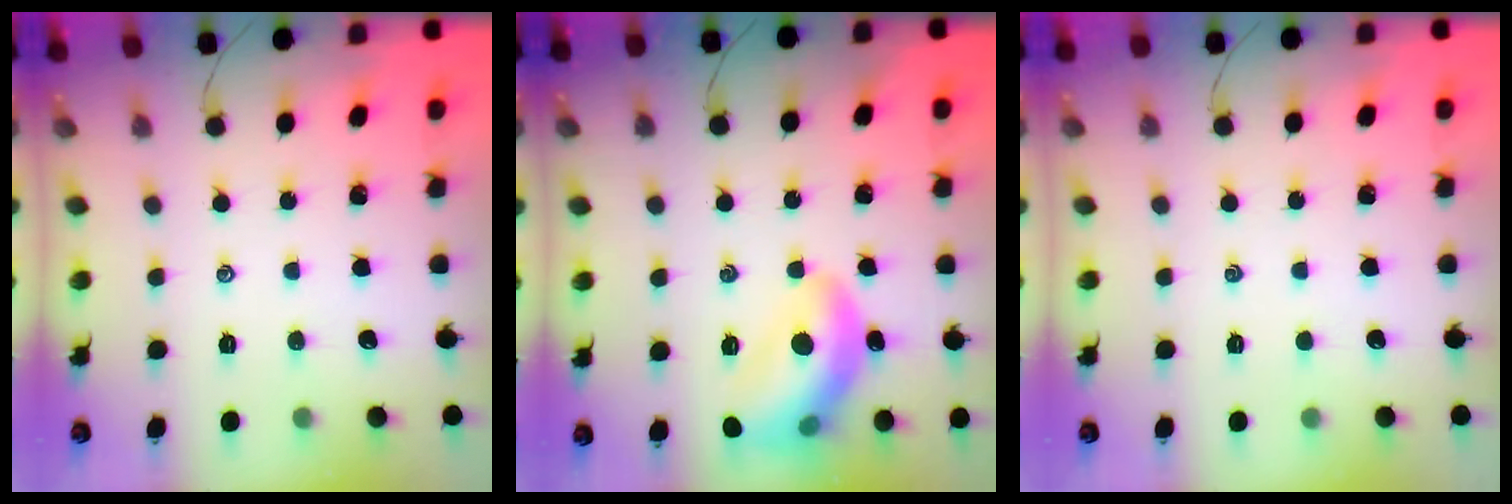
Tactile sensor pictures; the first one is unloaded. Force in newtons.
{"total": 14.6, "press": 14.5, "slide": 1.5}
{"total": 0.0}